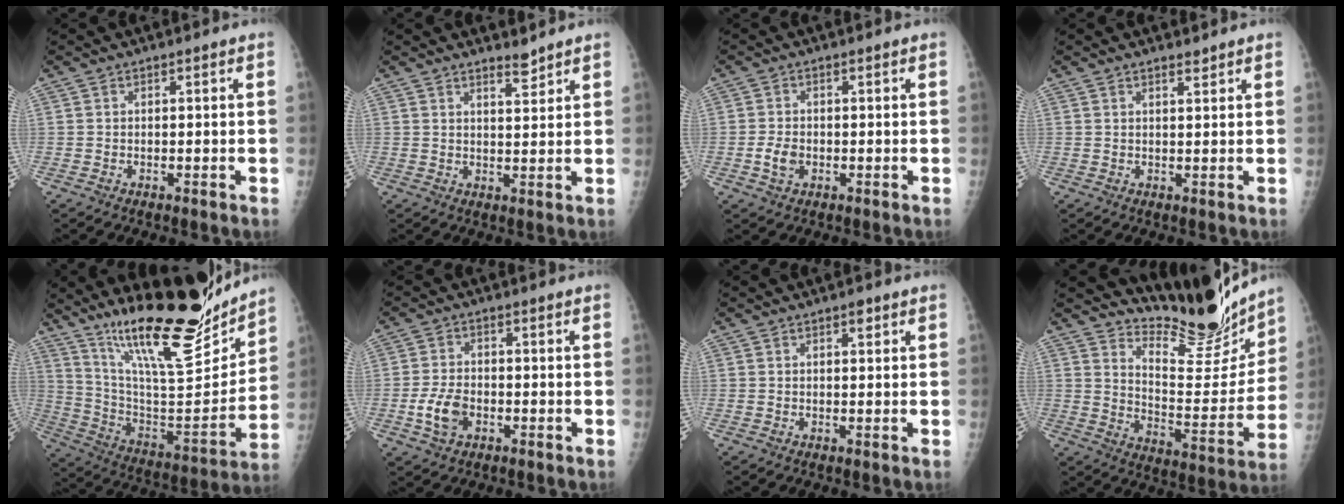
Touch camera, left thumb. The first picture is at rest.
{"total": 2.8, "force": [2.6, 0.5, 0.9], "torque": [-0.007, -0.025, 0.042]}
{"total": 2.8, "force": [-0.8, 2.0, 1.9], "torque": [-0.029, 0.002, -0.014]}
{"total": 1.3, "force": [1.2, 0.3, 0.4], "torque": [-0.001, -0.011, 0.020]}
{"total": 26.4, "force": [19.9, 6.2, 16.2], "torque": [-0.223, -0.105, 0.334]}
{"total": 5.4, "force": [-1.8, 3.5, 3.6], "torque": [-0.065, 0.006, -0.034]}
{"total": 1.2, "force": [0.7, 0.6, 0.8], "torque": [-0.004, -0.002, 0.009]}
{"total": 16.6, "force": [15.7, 3.3, 4.5], "torque": [-0.029, -0.137, 0.233]}